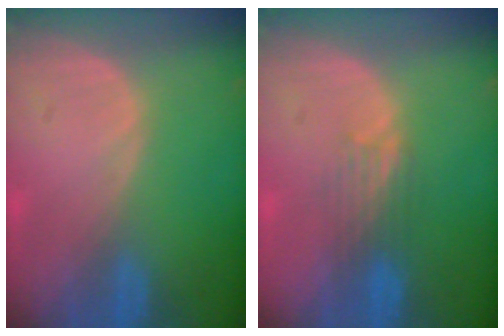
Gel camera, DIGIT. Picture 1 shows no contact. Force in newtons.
{"total": 3.7, "press": 3.2, "slide": 1.8}